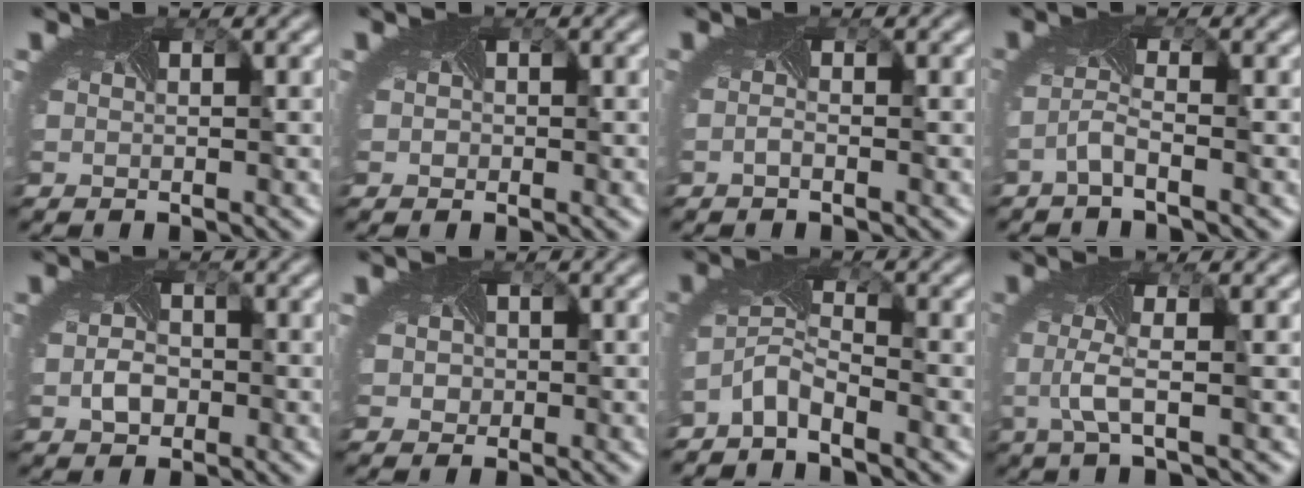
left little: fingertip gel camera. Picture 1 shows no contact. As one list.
[{"total": 1.0, "force": [0.1, 0.9, 0.2], "torque": [0.004, -0.002, -0.001]}, {"total": 0.6, "force": [-0.6, -0.2, 0.1], "torque": [-0.010, -0.002, -0.011]}, {"total": 1.7, "force": [-1.1, -0.2, 1.2], "torque": [-0.035, 0.001, -0.030]}, {"total": 2.0, "force": [-0.6, 1.5, 1.1], "torque": [-0.029, -0.005, -0.014]}, {"total": 2.7, "force": [0.3, 2.4, 1.2], "torque": [-0.009, 0.009, -0.004]}, {"total": 2.7, "force": [-2.4, 0.5, 1.2], "torque": [-0.038, -0.008, -0.057]}, {"total": 2.2, "force": [-0.3, 0.1, 2.2], "torque": [-0.061, -0.006, -0.006]}]